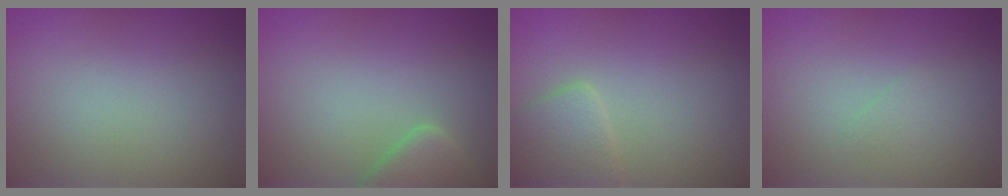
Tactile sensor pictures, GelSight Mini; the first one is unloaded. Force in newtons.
{"total": 3.0, "press": 3.0, "slide": 0.3}
{"total": 2.5, "press": 2.5, "slide": 0.3}
{"total": 0.6, "press": 0.6, "slide": 0.0}